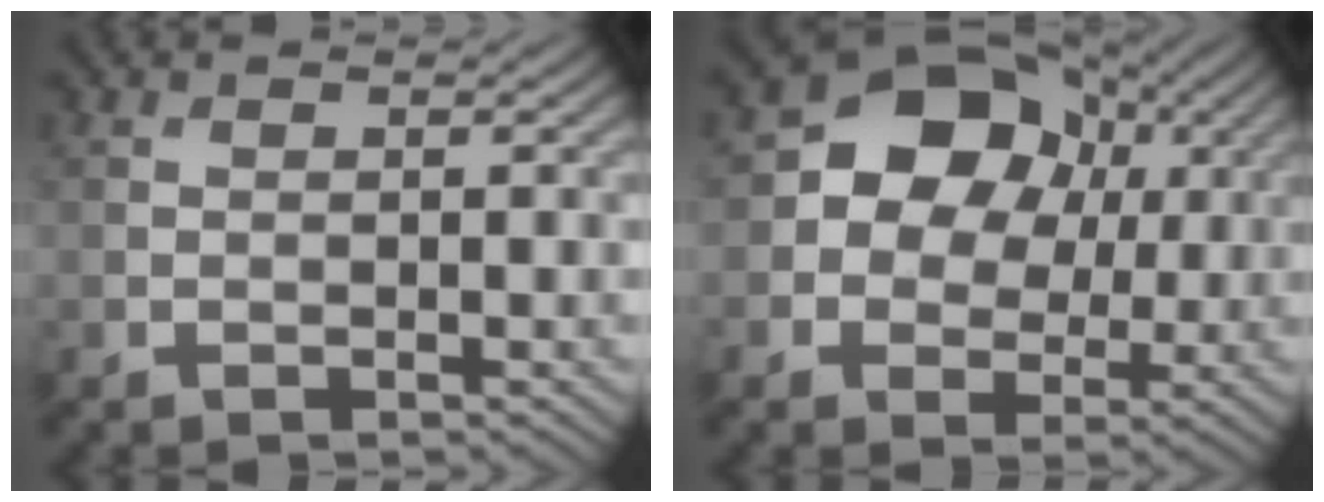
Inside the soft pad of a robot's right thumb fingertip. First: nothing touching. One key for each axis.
{"total": 9.6, "fx": 1.7, "fy": 7.8, "fz": 5.2, "tx": -0.082, "ty": 0.008, "tz": 0.008}